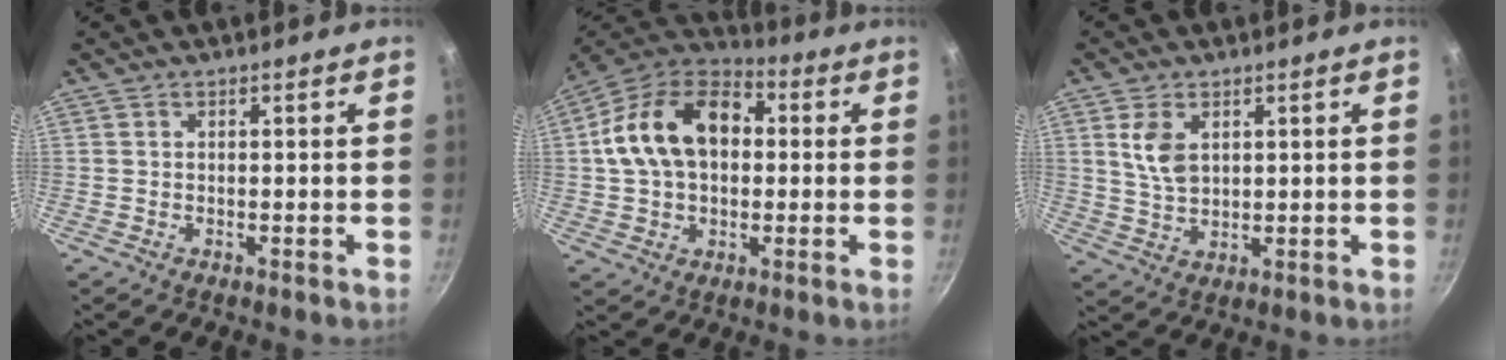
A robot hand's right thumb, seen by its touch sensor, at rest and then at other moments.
{"total": 18.3, "force": [2.1, 12.6, 13.1], "torque": [-0.202, 0.035, 0.019]}
{"total": 6.1, "force": [2.1, 3.9, 4.3], "torque": [-0.074, -0.012, 0.045]}